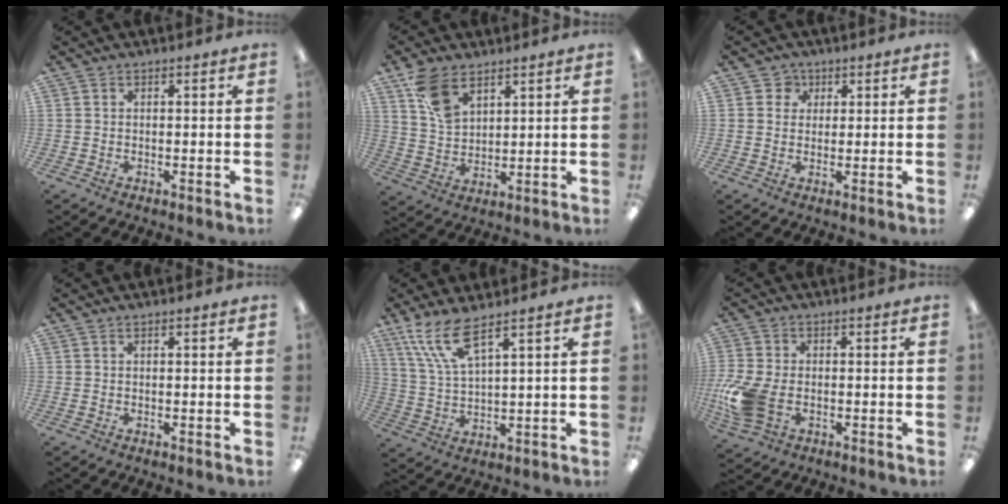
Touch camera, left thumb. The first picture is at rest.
{"total": 9.5, "force": [5.8, 5.5, 5.0], "torque": [-0.108, -0.012, 0.115]}
{"total": 3.4, "force": [1.3, 3.1, 0.3], "torque": [-0.009, 0.007, 0.021]}
{"total": 0.0}
{"total": 10.2, "force": [6.9, 2.6, 7.1], "torque": [-0.160, -0.021, 0.126]}
{"total": 10.6, "force": [-2.5, 6.9, 7.7], "torque": [-0.177, -0.002, -0.043]}